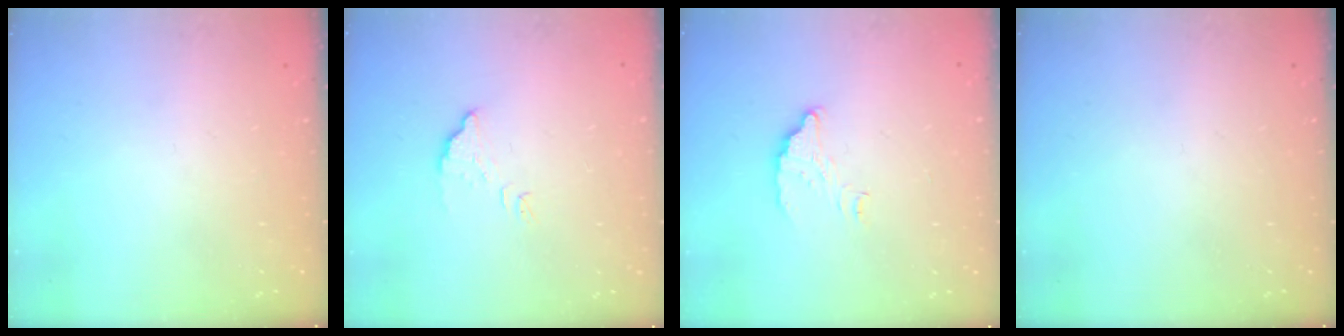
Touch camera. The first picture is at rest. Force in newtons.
{"total": 4.3, "press": 4.2, "slide": 0.3}
{"total": 4.0, "press": 4.0, "slide": 0.1}
{"total": 0.0}